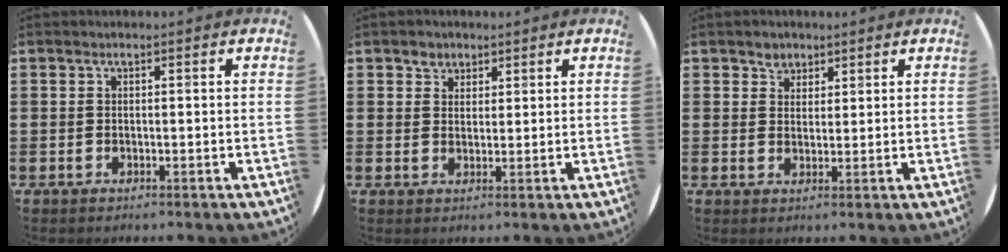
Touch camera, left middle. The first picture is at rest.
{"total": 2.2, "force": [1.7, 1.4, 0.0], "torque": [0.003, 0.002, 0.032]}
{"total": 2.4, "force": [1.9, 1.4, 0.0], "torque": [0.004, 0.002, 0.036]}